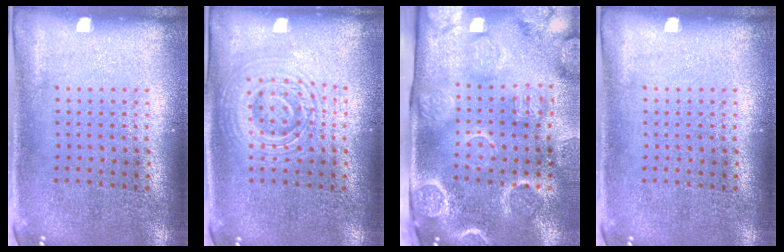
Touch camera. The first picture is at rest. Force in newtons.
{"total": 2.6, "press": 2.5, "slide": 0.5}
{"total": 4.3, "press": 3.5, "slide": 2.5}
{"total": 0.0}